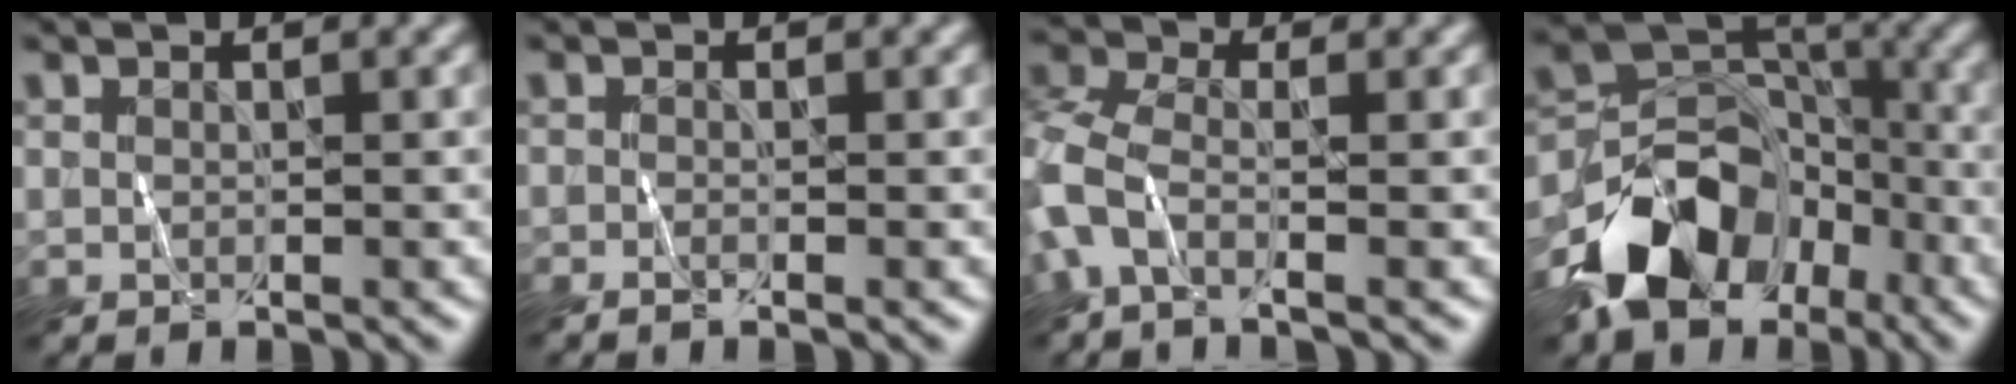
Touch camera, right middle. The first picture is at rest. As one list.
[{"total": 0.9, "force": [-0.8, -0.3, 0.3], "torque": [-0.010, -0.003, -0.016]}, {"total": 5.4, "force": [-2.1, 2.7, 4.3], "torque": [-0.122, -0.001, -0.059]}, {"total": 10.6, "force": [-6.6, 6.7, 4.9], "torque": [-0.089, 0.002, -0.123]}]